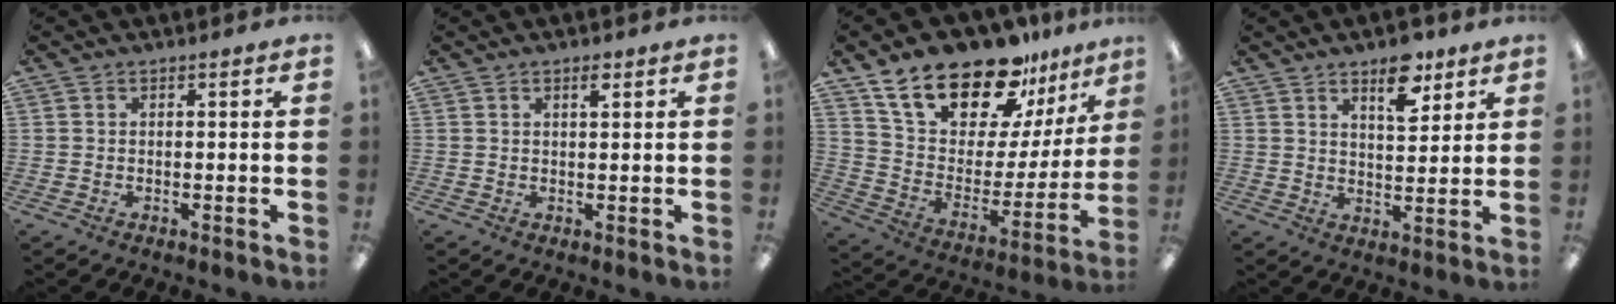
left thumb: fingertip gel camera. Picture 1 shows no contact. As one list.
[{"total": 1.9, "force": [1.3, 0.5, 1.3], "torque": [-0.021, -0.001, 0.020]}, {"total": 22.7, "force": [17.6, 9.5, 10.6], "torque": [-0.193, -0.114, 0.312]}, {"total": 8.8, "force": [5.9, 3.9, 5.3], "torque": [-0.063, -0.032, 0.095]}]